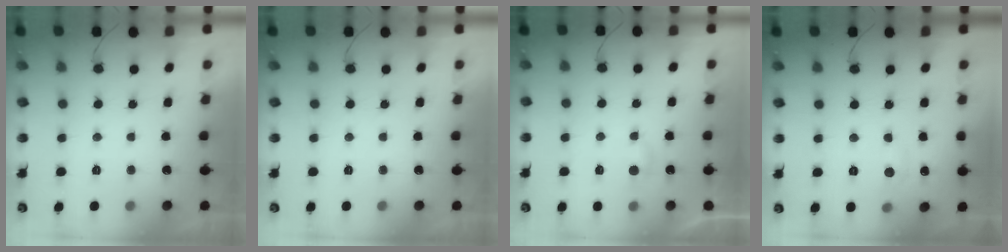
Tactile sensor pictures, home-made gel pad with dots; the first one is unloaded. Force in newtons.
{"total": 0.0}
{"total": 2.8, "press": 2.8, "slide": 0.2}
{"total": 4.9, "press": 4.9, "slide": 0.6}